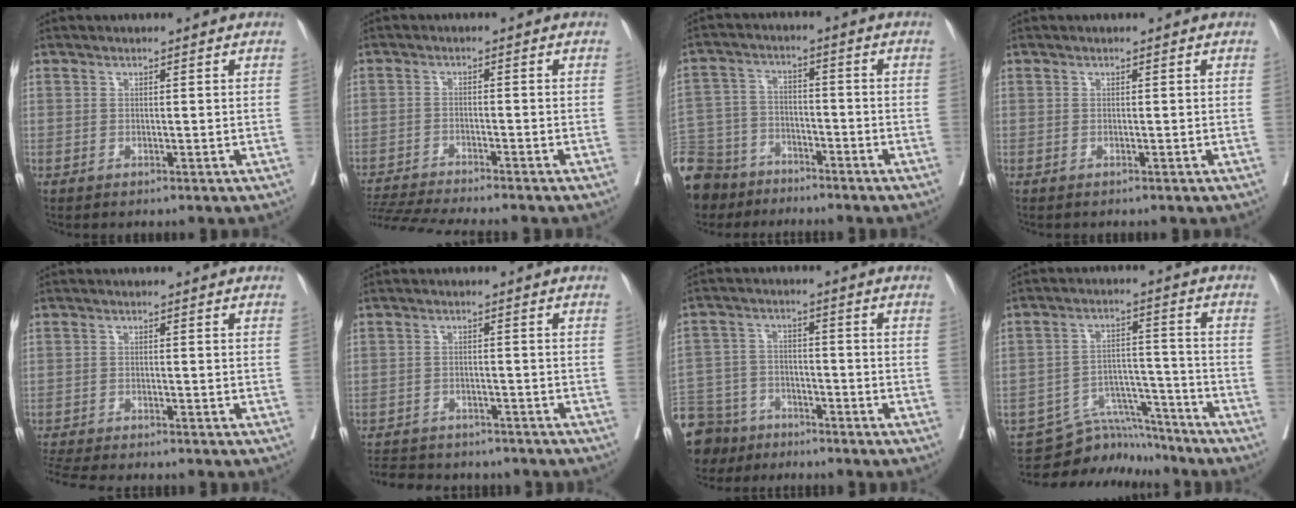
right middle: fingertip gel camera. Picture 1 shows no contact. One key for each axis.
{"total": 10.6, "fx": -9.8, "fy": -0.7, "fz": 4.0, "tx": -0.058, "ty": -0.011, "tz": -0.161}
{"total": 17.1, "fx": -12.7, "fy": 10.1, "fz": 5.3, "tx": -0.174, "ty": -0.002, "tz": -0.220}
{"total": 0.0}
{"total": 9.6, "fx": -8.7, "fy": 1.2, "fz": 3.8, "tx": -0.060, "ty": -0.012, "tz": -0.134}
{"total": 14.1, "fx": -12.4, "fy": 4.9, "fz": 4.6, "tx": -0.105, "ty": 0.002, "tz": -0.159}
{"total": 15.3, "fx": -11.8, "fy": 8.8, "fz": 4.3, "tx": -0.129, "ty": 0.002, "tz": -0.195}
{"total": 9.1, "fx": -8.8, "fy": 2.2, "fz": -0.3, "tx": 0.006, "ty": 0.034, "tz": -0.149}